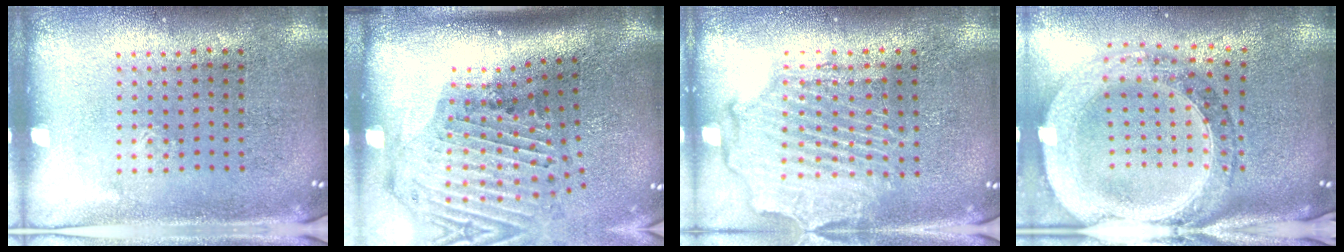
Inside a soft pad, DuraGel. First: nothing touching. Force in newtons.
{"total": 3.0, "press": 2.2, "slide": 2.0}
{"total": 2.4, "press": 2.2, "slide": 0.9}
{"total": 2.5, "press": 2.2, "slide": 1.2}